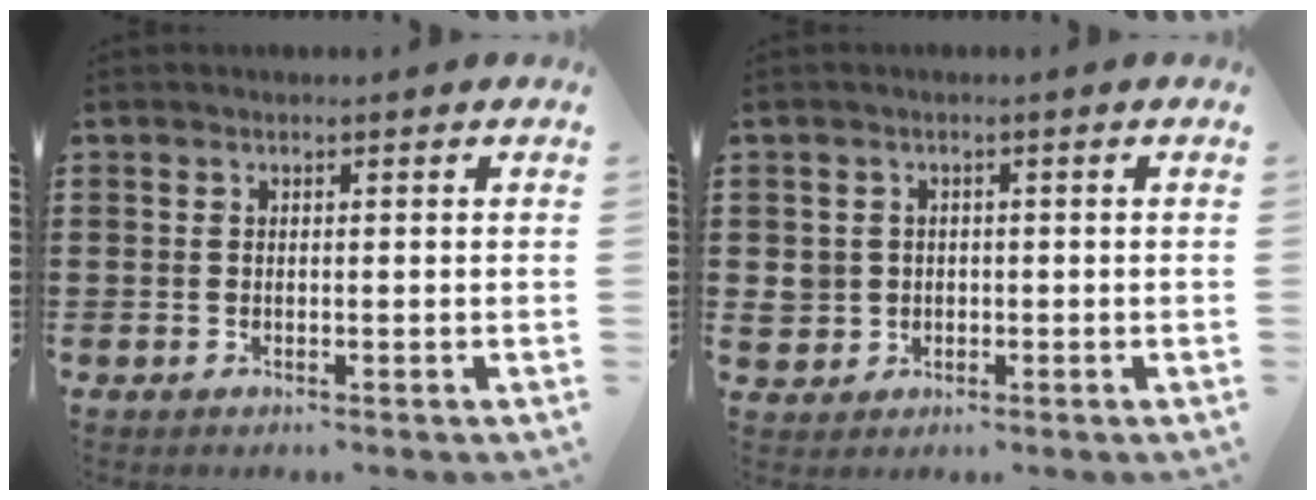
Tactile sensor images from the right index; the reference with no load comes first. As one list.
[{"total": 2.8, "force": [-0.2, 2.7, 0.4], "torque": [-0.028, 0.006, -0.009]}]